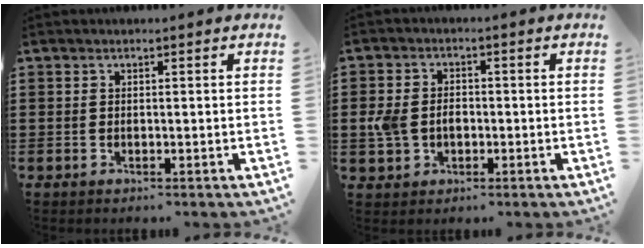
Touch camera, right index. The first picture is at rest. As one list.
[{"total": 4.1, "force": [-0.5, 3.2, 2.5], "torque": [-0.067, 0.004, -0.015]}]